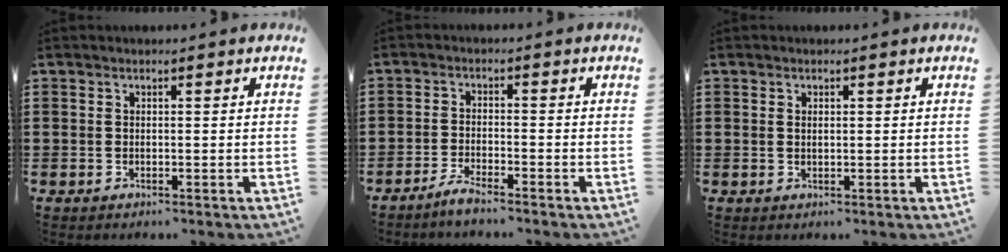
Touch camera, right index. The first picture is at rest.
{"total": 2.5, "force": [-2.3, 0.0, 0.8], "torque": [-0.016, 0.006, -0.045]}
{"total": 0.6, "force": [0.2, 0.3, 0.5], "torque": [-0.012, 0.000, 0.004]}